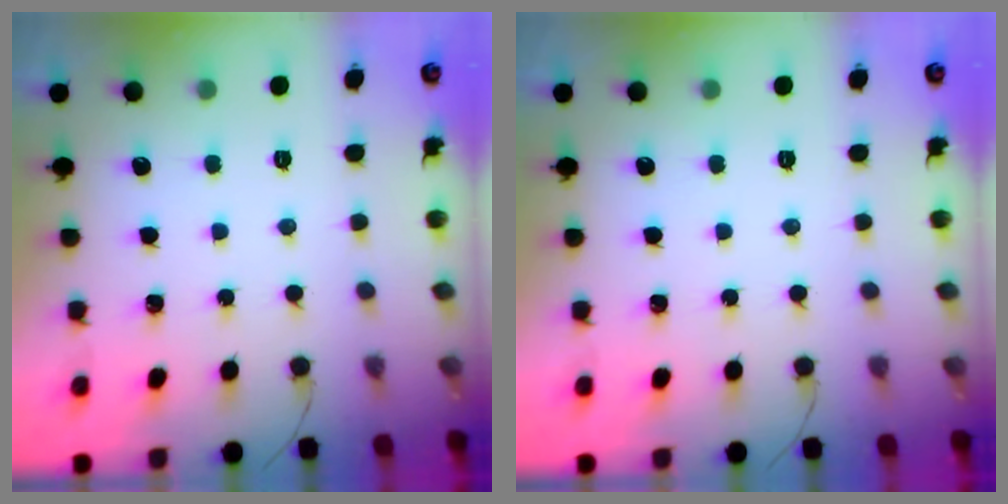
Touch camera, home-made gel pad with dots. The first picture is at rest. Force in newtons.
{"total": 0.0}